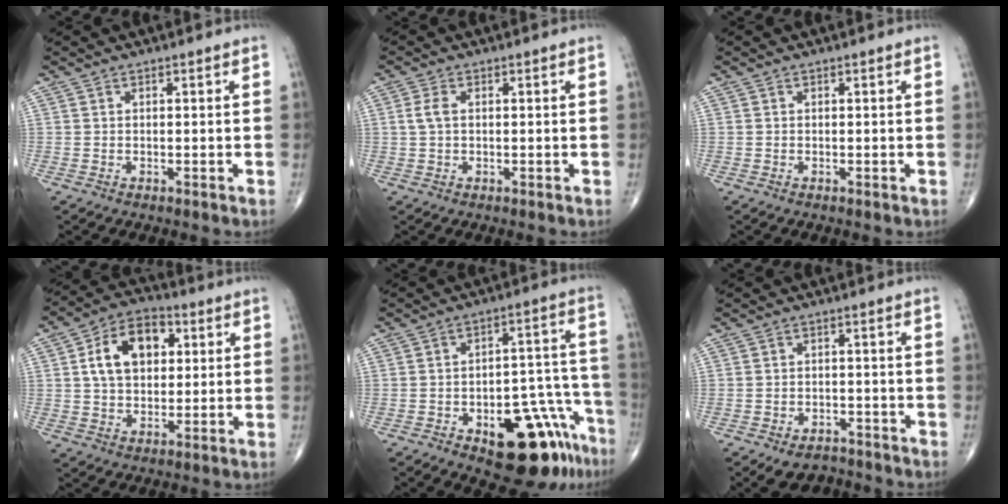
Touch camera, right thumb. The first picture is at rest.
{"total": 2.6, "force": [0.3, 1.5, 2.1], "torque": [-0.051, 0.007, 0.005]}
{"total": 0.0}
{"total": 12.7, "force": [3.0, 8.4, 9.1], "torque": [-0.131, 0.010, 0.044]}
{"total": 17.0, "force": [-9.6, 7.2, 12.0], "torque": [-0.097, 0.086, -0.124]}
{"total": 6.5, "force": [-5.1, 3.7, 1.8], "torque": [-0.015, 0.024, -0.075]}